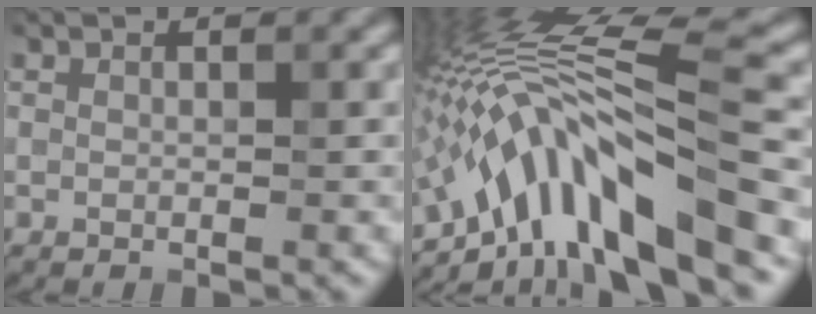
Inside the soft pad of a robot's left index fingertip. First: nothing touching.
{"total": 13.3, "force": [-5.3, 3.0, 11.8], "torque": [-0.201, 0.027, -0.083]}